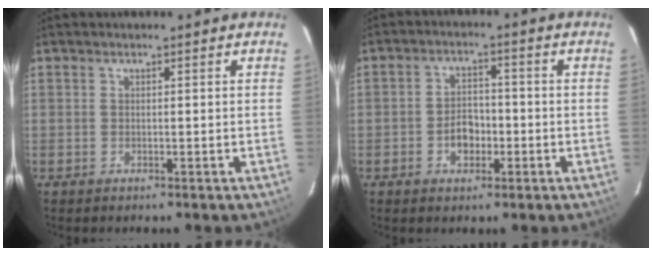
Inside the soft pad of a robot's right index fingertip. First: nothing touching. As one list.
[{"total": 4.9, "force": [-1.7, 3.5, 3.0], "torque": [-0.056, 0.010, -0.023]}]